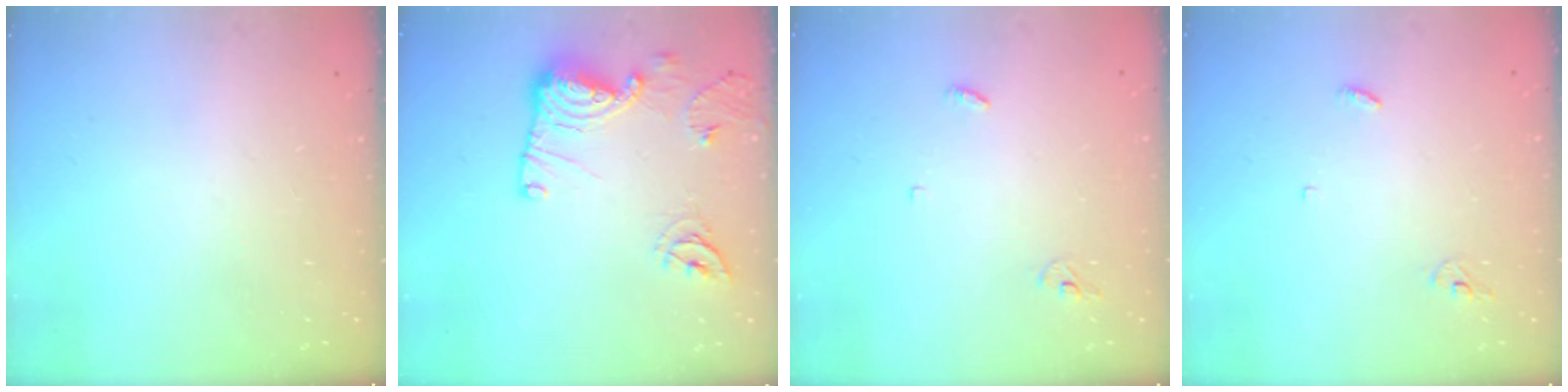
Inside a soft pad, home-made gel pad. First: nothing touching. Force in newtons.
{"total": 13.7, "press": 13.6, "slide": 1.4}
{"total": 3.2, "press": 3.2, "slide": 0.2}
{"total": 3.2, "press": 3.2, "slide": 0.2}